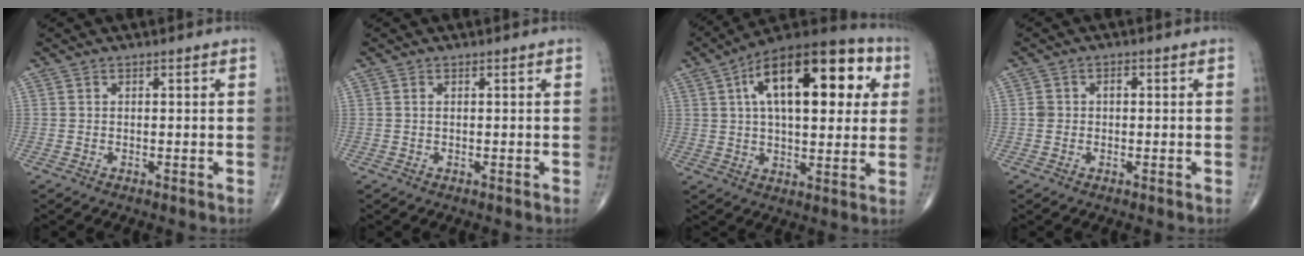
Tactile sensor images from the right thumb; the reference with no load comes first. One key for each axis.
{"total": 0.5, "fx": 0.2, "fy": 0.2, "fz": 0.4, "tx": -0.012, "ty": 0.004, "tz": 0.004}
{"total": 24.4, "fx": 7.3, "fy": 11.2, "fz": 20.4, "tx": -0.294, "ty": 0.018, "tz": 0.107}
{"total": 2.4, "fx": 0.1, "fy": 2.0, "fz": 1.3, "tx": -0.018, "ty": 0.013, "tz": 0.002}